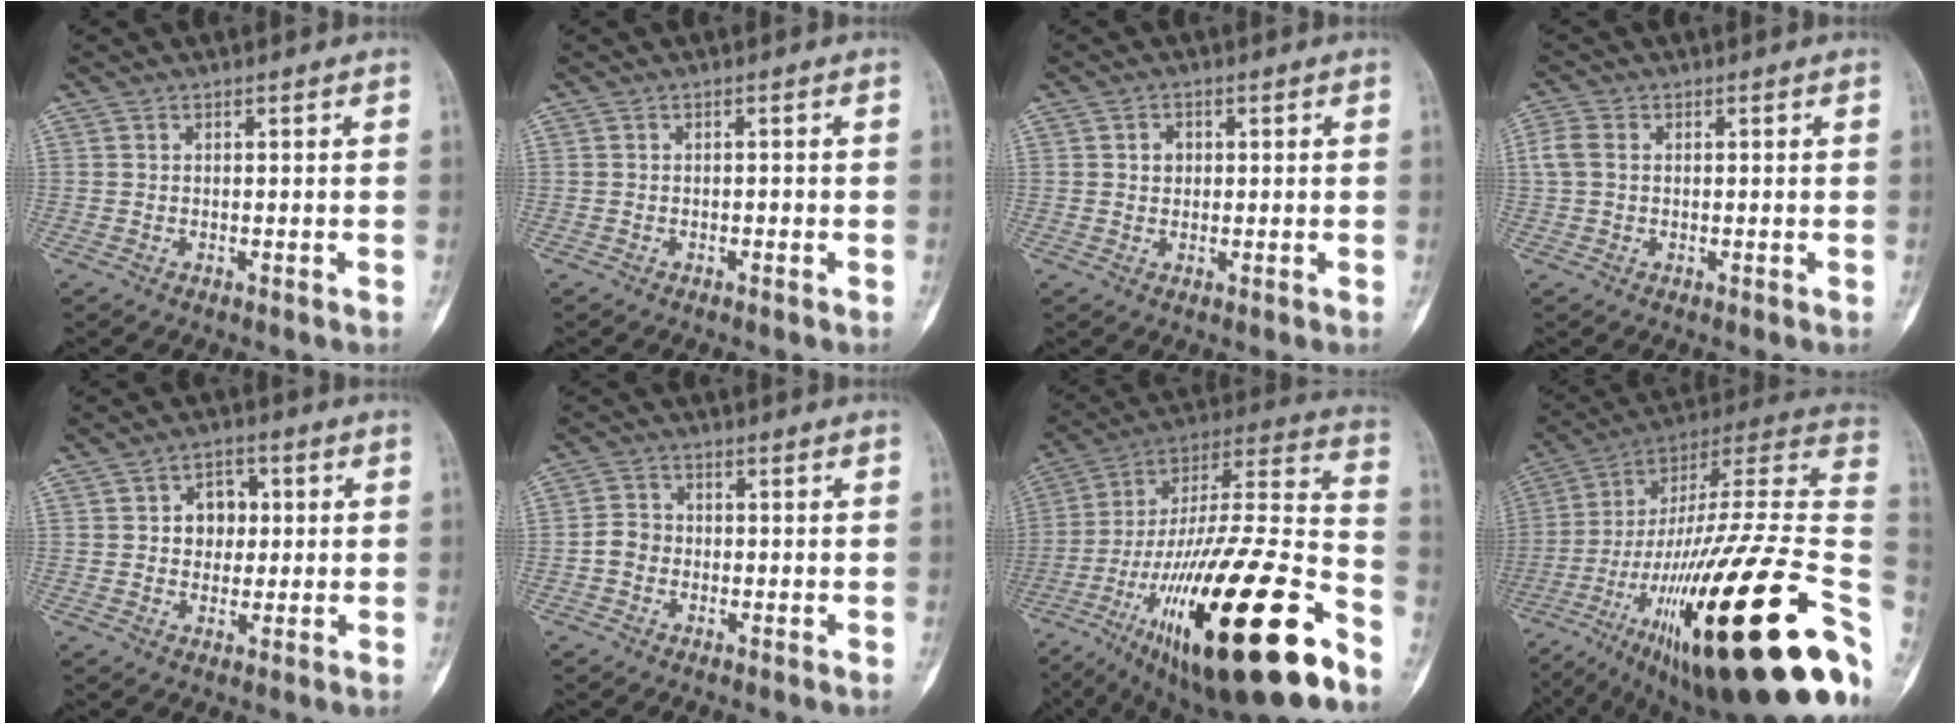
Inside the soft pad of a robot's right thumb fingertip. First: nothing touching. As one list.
[{"total": 0.7, "force": [-0.3, 0.4, 0.4], "torque": [-0.004, 0.002, -0.007]}, {"total": 2.2, "force": [0.4, 1.9, 1.1], "torque": [-0.002, 0.002, 0.005]}, {"total": 3.4, "force": [0.3, 2.5, 2.2], "torque": [-0.061, 0.009, 0.002]}, {"total": 6.0, "force": [0.9, 4.9, 3.5], "torque": [-0.016, 0.005, 0.009]}, {"total": 3.4, "force": [-0.9, 3.0, 1.4], "torque": [-0.014, 0.012, -0.025]}, {"total": 36.4, "force": [-18.5, 8.9, 30.0], "torque": [-0.485, 0.054, -0.297]}, {"total": 41.8, "force": [-13.5, 9.4, 38.4], "torque": [-0.546, 0.052, -0.223]}]